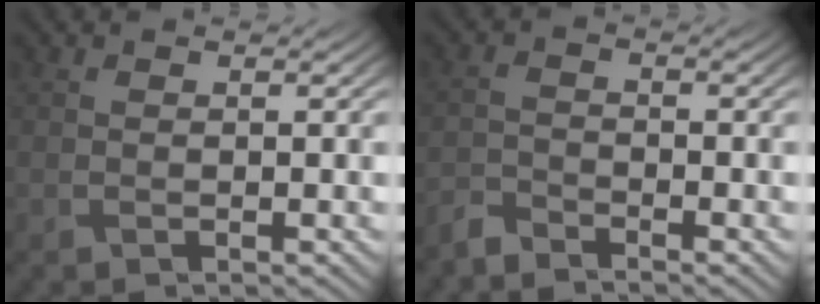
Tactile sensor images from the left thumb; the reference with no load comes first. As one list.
[{"total": 2.6, "force": [-2.5, 0.3, 0.5], "torque": [-0.011, -0.006, -0.063]}]